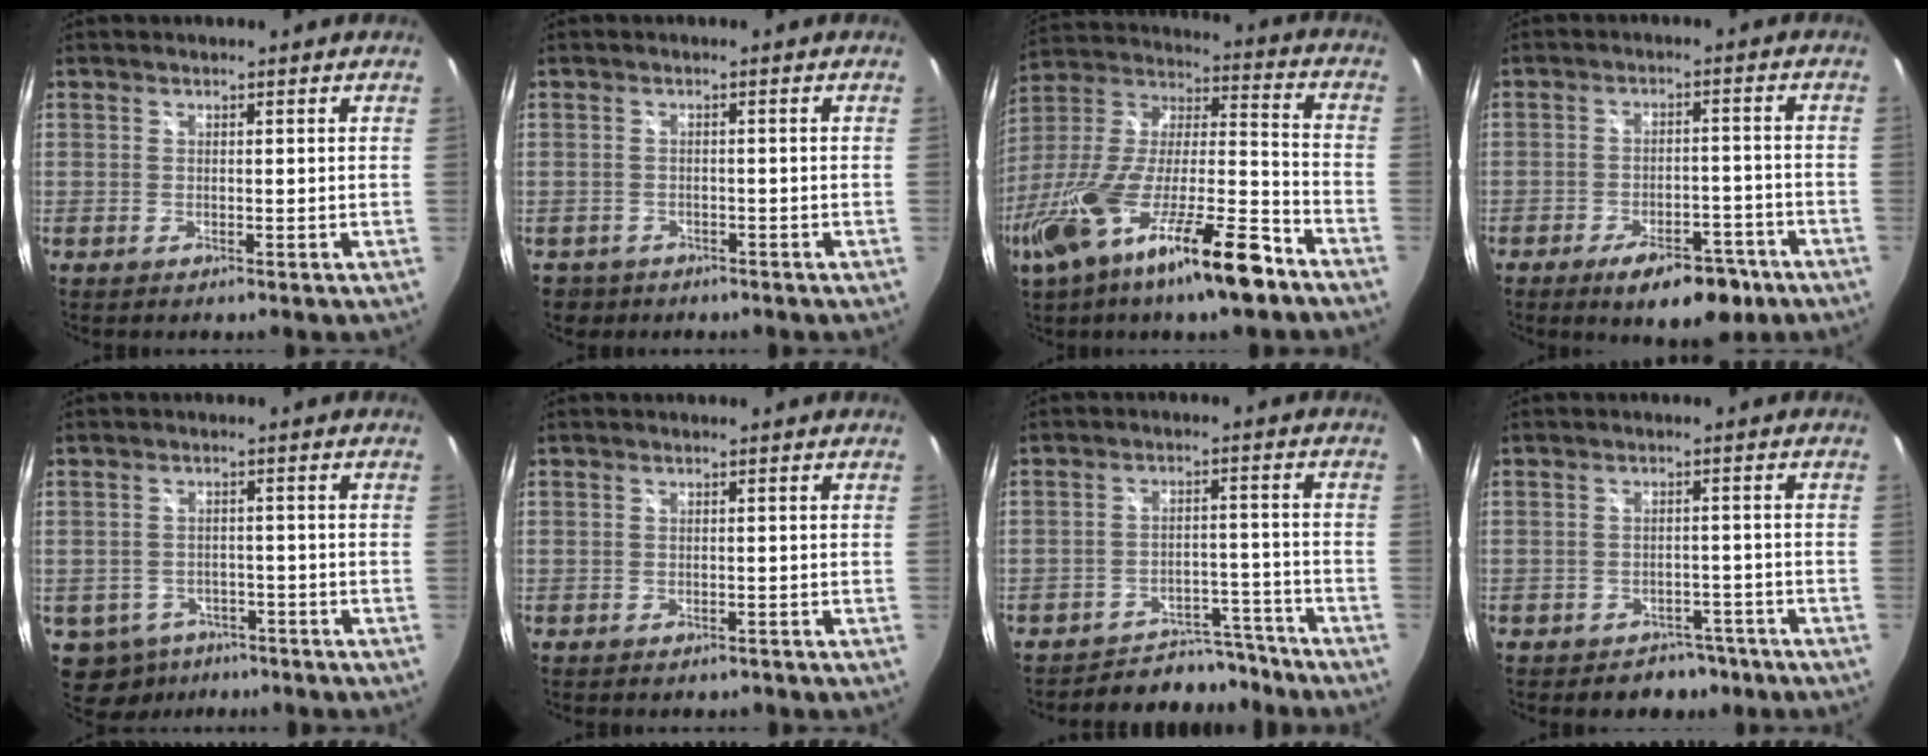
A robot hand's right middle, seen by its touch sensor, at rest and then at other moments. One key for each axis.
{"total": 3.1, "fx": -2.0, "fy": 2.2, "fz": 0.8, "tx": -0.026, "ty": -0.007, "tz": -0.030}
{"total": 24.7, "fx": -14.8, "fy": 4.7, "fz": 19.3, "tx": -0.352, "ty": -0.043, "tz": -0.261}
{"total": 10.1, "fx": -7.0, "fy": 3.6, "fz": 6.4, "tx": -0.105, "ty": -0.001, "tz": -0.096}
{"total": 8.1, "fx": -4.8, "fy": 5.8, "fz": 2.8, "tx": -0.082, "ty": -0.005, "tz": -0.062}
{"total": 0.5, "fx": -0.5, "fy": -0.1, "fz": 0.0, "tx": -0.001, "ty": -0.003, "tz": -0.008}
{"total": 10.1, "fx": -9.6, "fy": 2.9, "fz": 1.0, "tx": -0.019, "ty": 0.023, "tz": -0.129}
{"total": 4.9, "fx": -3.9, "fy": 3.0, "fz": 0.5, "tx": -0.007, "ty": 0.019, "tz": -0.044}